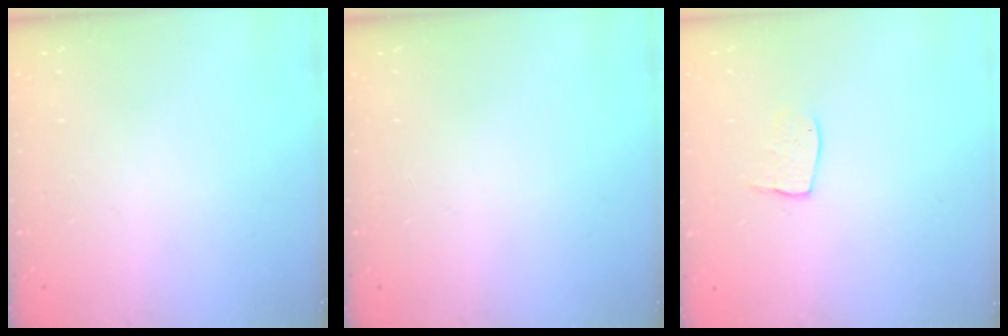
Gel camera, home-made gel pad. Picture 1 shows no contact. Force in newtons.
{"total": 0.0}
{"total": 7.0, "press": 7.0, "slide": 0.5}